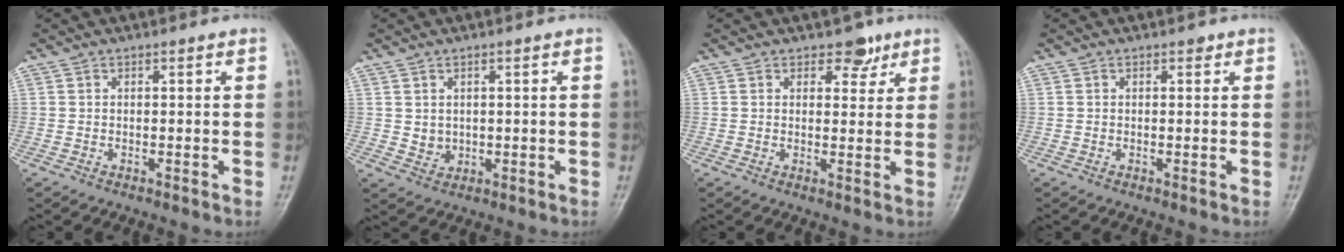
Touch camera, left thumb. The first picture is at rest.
{"total": 2.7, "force": [0.5, 2.3, 1.3], "torque": [-0.012, -0.005, 0.015]}
{"total": 4.0, "force": [2.6, 2.5, 1.7], "torque": [0.005, -0.013, 0.036]}
{"total": 0.8, "force": [0.4, 0.5, 0.4], "torque": [0.002, 0.000, 0.002]}